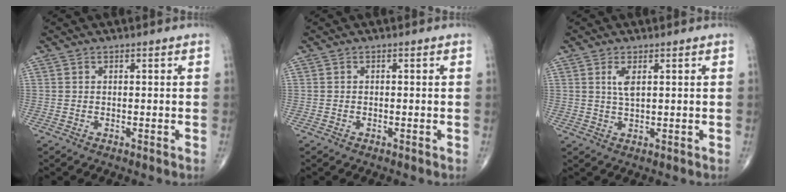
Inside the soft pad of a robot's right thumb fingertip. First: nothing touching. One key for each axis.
{"total": 0.0}
{"total": 2.9, "fx": 1.0, "fy": 1.0, "fz": 2.5, "tx": -0.051, "ty": -0.005, "tz": 0.023}